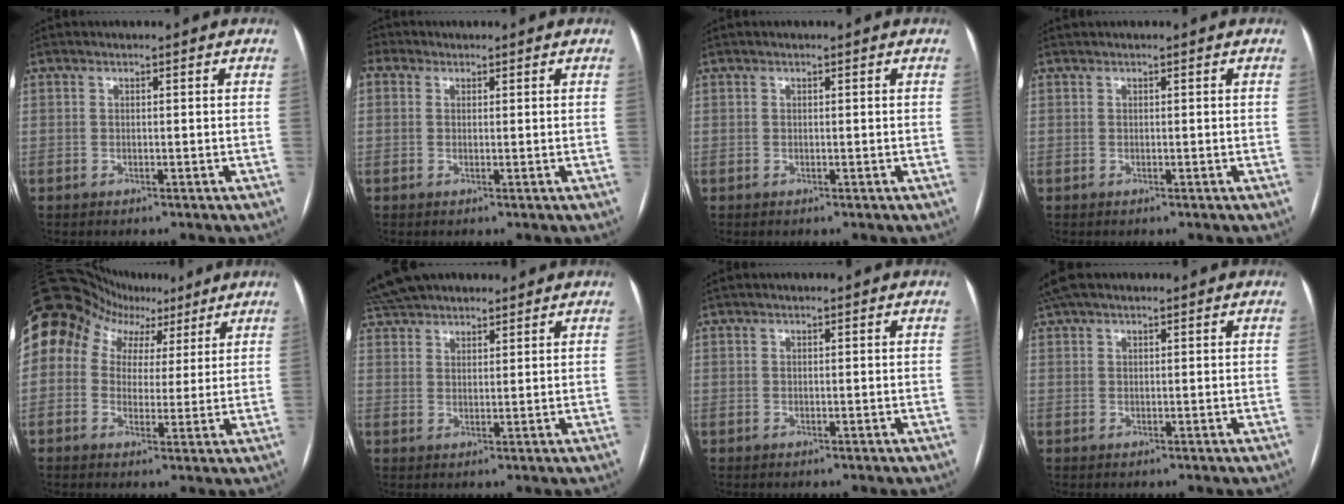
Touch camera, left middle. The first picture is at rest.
{"total": 2.1, "force": [0.7, 1.9, 0.5], "torque": [-0.016, 0.013, 0.016]}
{"total": 0.0}
{"total": 0.0}
{"total": 16.2, "force": [8.5, 12.6, 5.5], "torque": [-0.138, 0.081, 0.137]}
{"total": 10.6, "force": [9.2, 3.7, 3.7], "torque": [-0.073, 0.048, 0.161]}
{"total": 0.8, "force": [0.7, 0.1, 0.5], "torque": [-0.011, 0.013, 0.012]}
{"total": 4.6, "force": [3.8, 1.2, 2.4], "torque": [-0.050, 0.040, 0.070]}